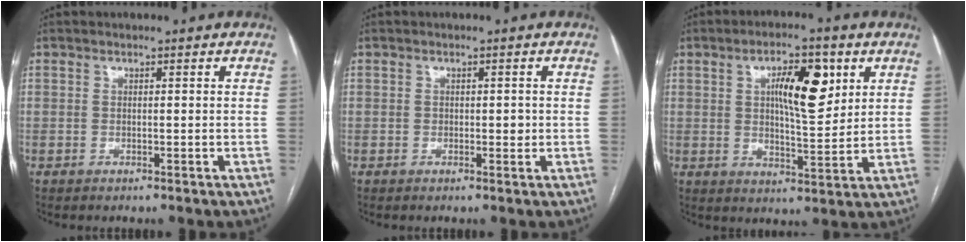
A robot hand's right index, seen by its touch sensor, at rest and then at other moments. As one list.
[{"total": 1.4, "force": [-0.1, 0.7, 1.2], "torque": [-0.014, 0.001, -0.001]}, {"total": 9.9, "force": [3.4, 3.0, 8.8], "torque": [-0.144, 0.010, 0.059]}]